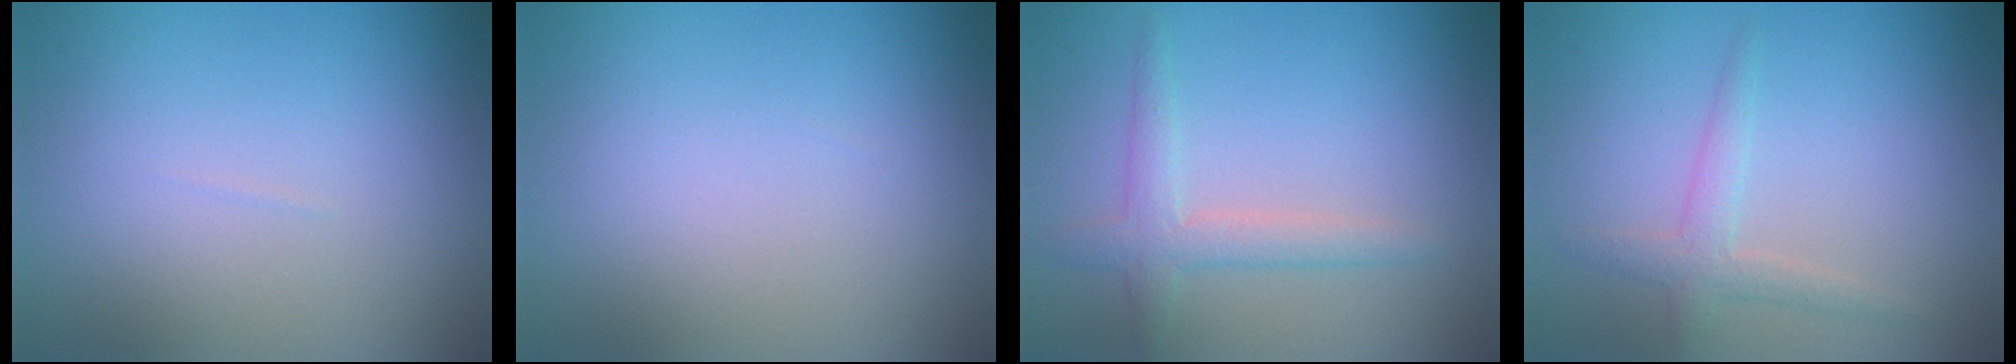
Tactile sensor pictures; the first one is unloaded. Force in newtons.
{"total": 0.0}
{"total": 2.5, "press": 2.5, "slide": 0.1}
{"total": 2.1, "press": 2.0, "slide": 0.1}